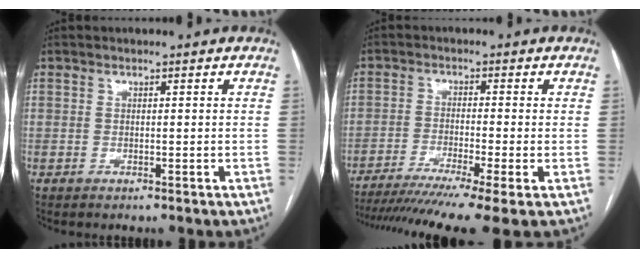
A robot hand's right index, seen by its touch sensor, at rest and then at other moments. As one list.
[{"total": 14.0, "force": [-10.5, -1.1, 9.1], "torque": [-0.142, -0.034, -0.168]}]